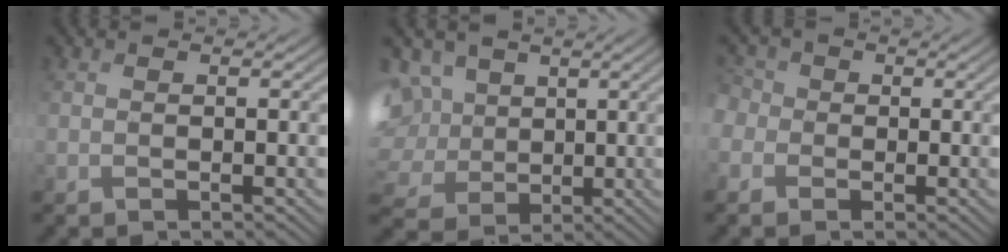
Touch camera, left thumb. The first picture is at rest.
{"total": 12.1, "force": [1.3, 9.9, 6.9], "torque": [-0.220, -0.011, 0.020]}
{"total": 4.4, "force": [-0.3, 4.1, 1.7], "torque": [-0.071, 0.008, -0.027]}